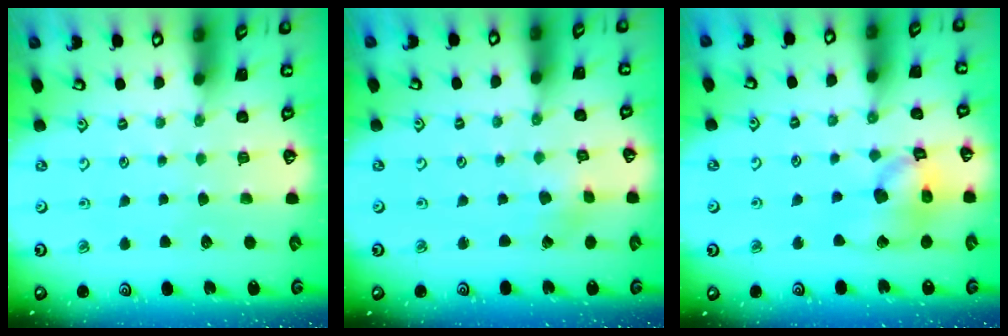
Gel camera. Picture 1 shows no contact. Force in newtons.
{"total": 0.7, "press": 0.7, "slide": 0.1}
{"total": 15.2, "press": 15.0, "slide": 2.1}